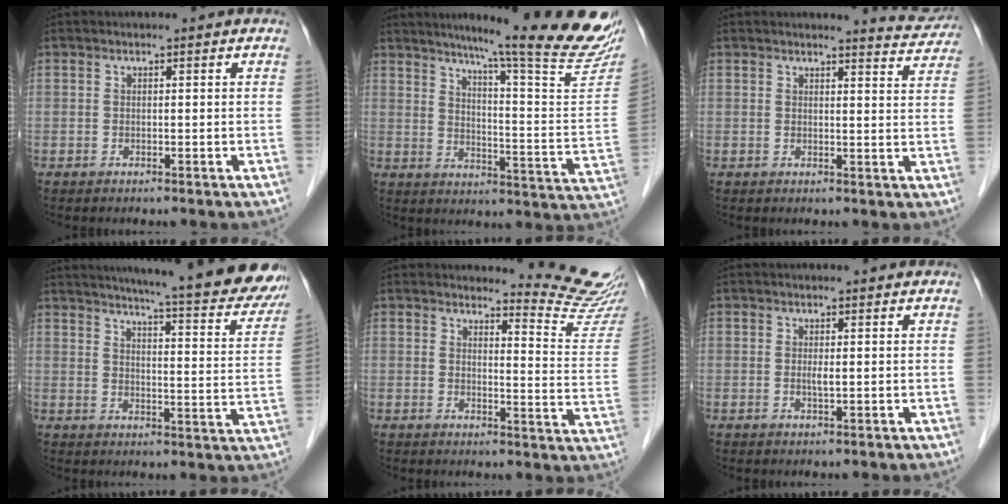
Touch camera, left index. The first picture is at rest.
{"total": 23.9, "force": [20.0, 0.0, 12.9], "torque": [-0.177, -0.082, 0.249]}
{"total": 4.9, "force": [4.9, 0.2, -0.2], "torque": [-0.001, -0.029, 0.040]}
{"total": 23.9, "force": [21.3, 1.6, 10.8], "torque": [-0.151, -0.065, 0.253]}
{"total": 10.2, "force": [10.1, -1.1, 0.7], "torque": [-0.008, -0.105, 0.108]}
{"total": 1.1, "force": [0.1, 0.1, 1.1], "torque": [-0.028, -0.002, 0.003]}